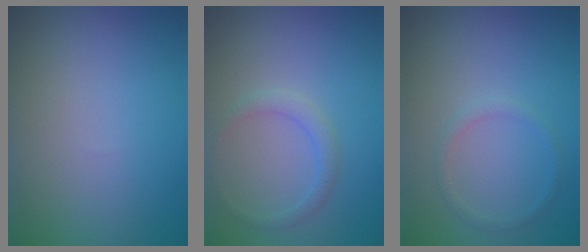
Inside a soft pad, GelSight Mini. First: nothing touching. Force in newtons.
{"total": 1.5, "press": 1.5, "slide": 0.0}
{"total": 1.0, "press": 0.9, "slide": 0.2}